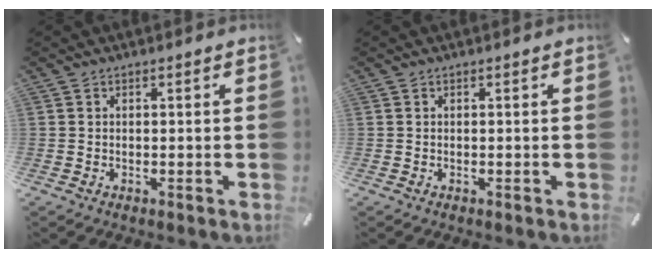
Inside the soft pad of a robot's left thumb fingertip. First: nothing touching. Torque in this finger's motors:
{"motor_torque": [0.03, 0.04, -0.10, 0.03, 0.00]}